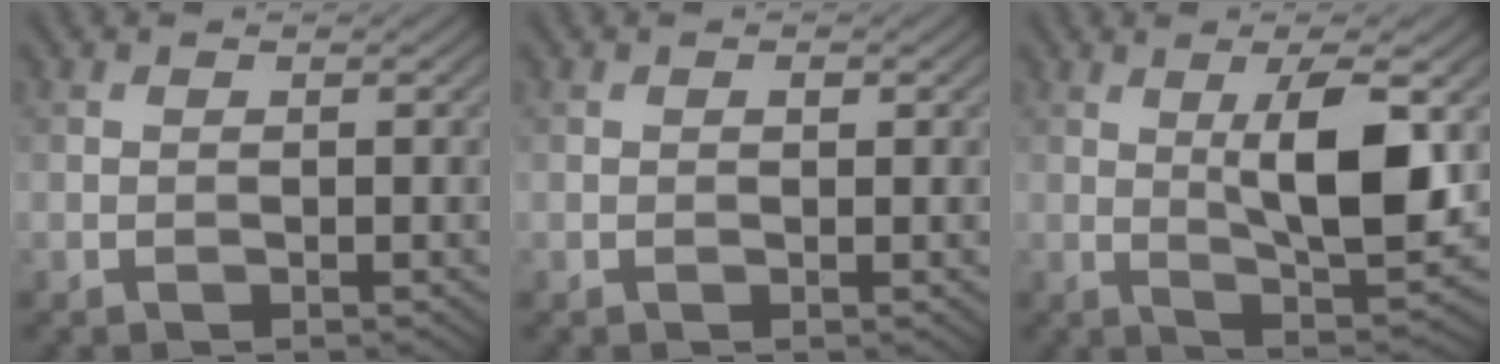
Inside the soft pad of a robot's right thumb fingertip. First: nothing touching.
{"total": 0.6, "force": [0.2, 0.2, 0.5], "torque": [-0.006, -0.002, 0.002]}
{"total": 9.3, "force": [1.8, 2.3, 8.8], "torque": [-0.149, 0.002, 0.035]}